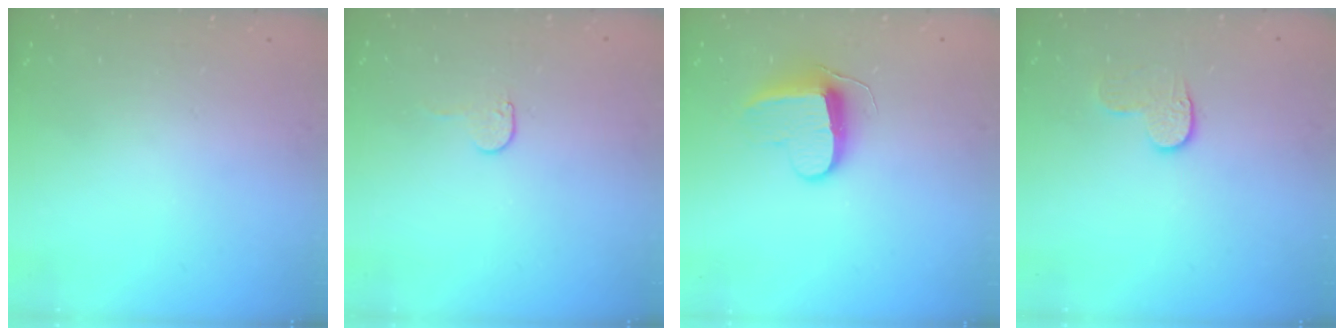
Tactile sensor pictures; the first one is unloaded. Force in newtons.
{"total": 4.5, "press": 4.5, "slide": 0.5}
{"total": 9.6, "press": 9.6, "slide": 0.3}
{"total": 7.0, "press": 6.9, "slide": 0.6}